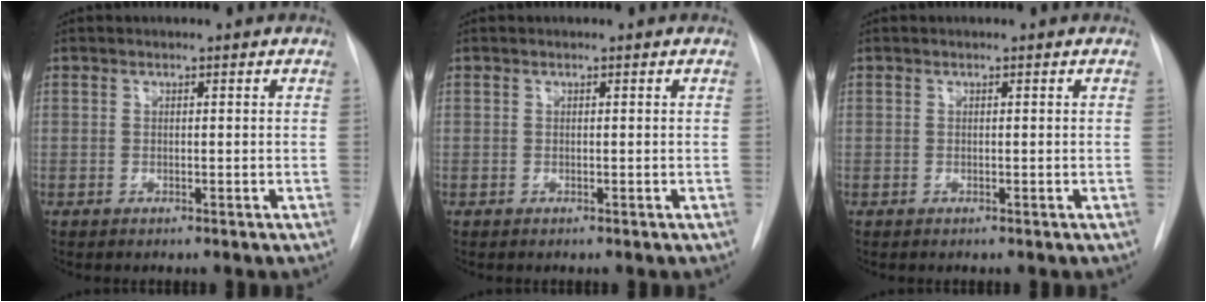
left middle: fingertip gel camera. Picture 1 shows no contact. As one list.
[{"total": 0.0}, {"total": 0.0}]